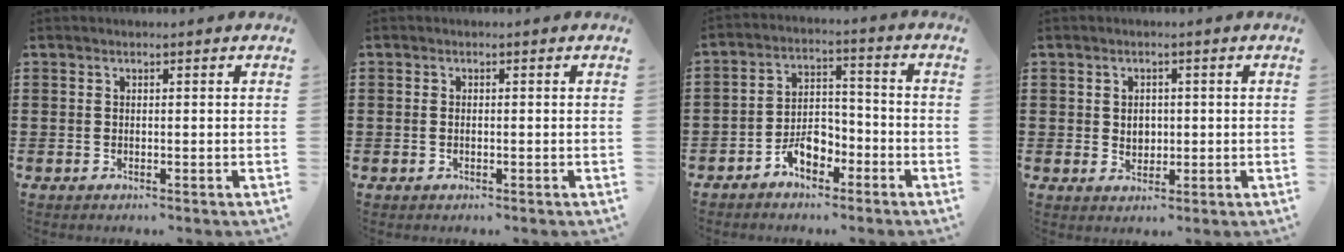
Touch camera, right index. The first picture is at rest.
{"total": 0.6, "force": [-0.1, 0.1, 0.6], "torque": [-0.016, -0.005, 0.000]}
{"total": 5.7, "force": [-3.6, 3.2, 3.0], "torque": [-0.062, 0.013, -0.070]}
{"total": 2.2, "force": [0.1, 1.8, 1.2], "torque": [-0.021, 0.004, -0.002]}